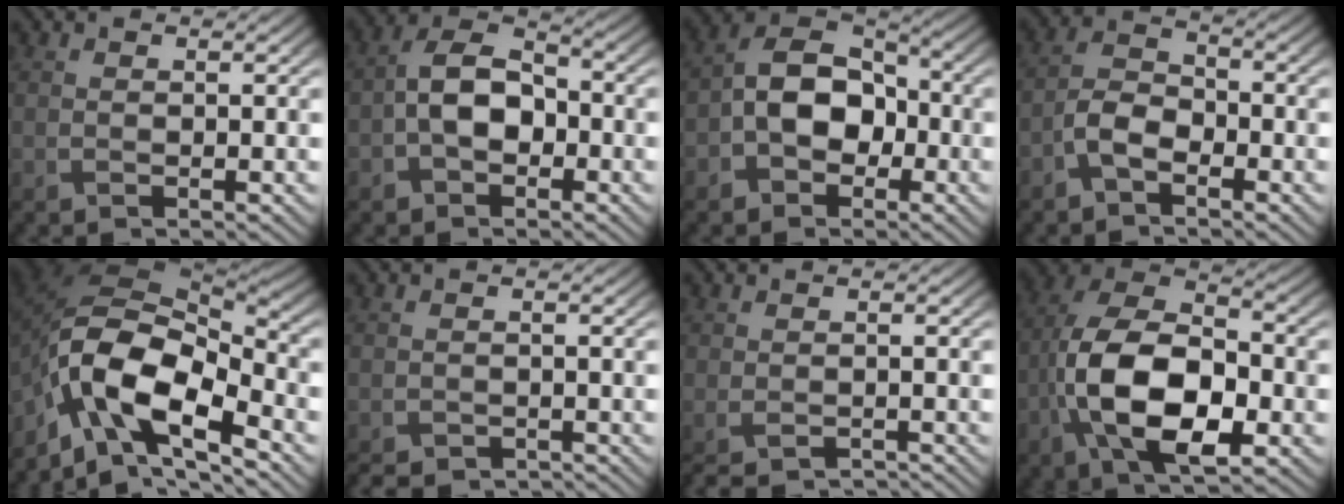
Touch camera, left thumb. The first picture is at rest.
{"total": 6.7, "force": [-1.6, 4.4, 4.8], "torque": [-0.092, 0.011, -0.039]}
{"total": 8.8, "force": [-2.3, 6.3, 5.8], "torque": [-0.106, 0.006, -0.056]}
{"total": 4.1, "force": [-2.4, 2.1, 2.5], "torque": [-0.050, 0.010, -0.060]}
{"total": 13.7, "force": [-6.5, 6.8, 10.0], "torque": [-0.199, -0.017, -0.130]}
{"total": 2.5, "force": [-2.3, 0.8, 0.6], "torque": [-0.011, -0.007, -0.039]}
{"total": 2.4, "force": [-2.0, 0.5, 1.3], "torque": [-0.031, -0.009, -0.032]}
{"total": 14.3, "force": [-4.3, 7.7, 11.2], "torque": [-0.229, -0.008, -0.093]}